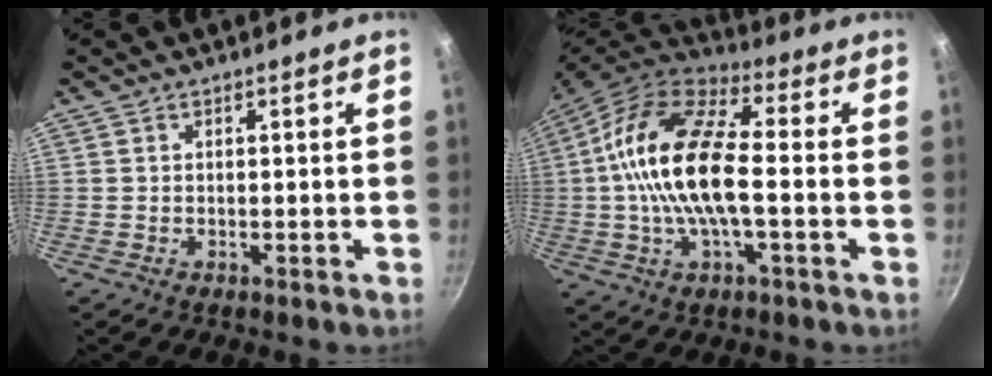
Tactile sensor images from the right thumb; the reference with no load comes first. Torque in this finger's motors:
{"motor_torque": [-0.21, 1.92, 2.21, -0.54, 0.73]}